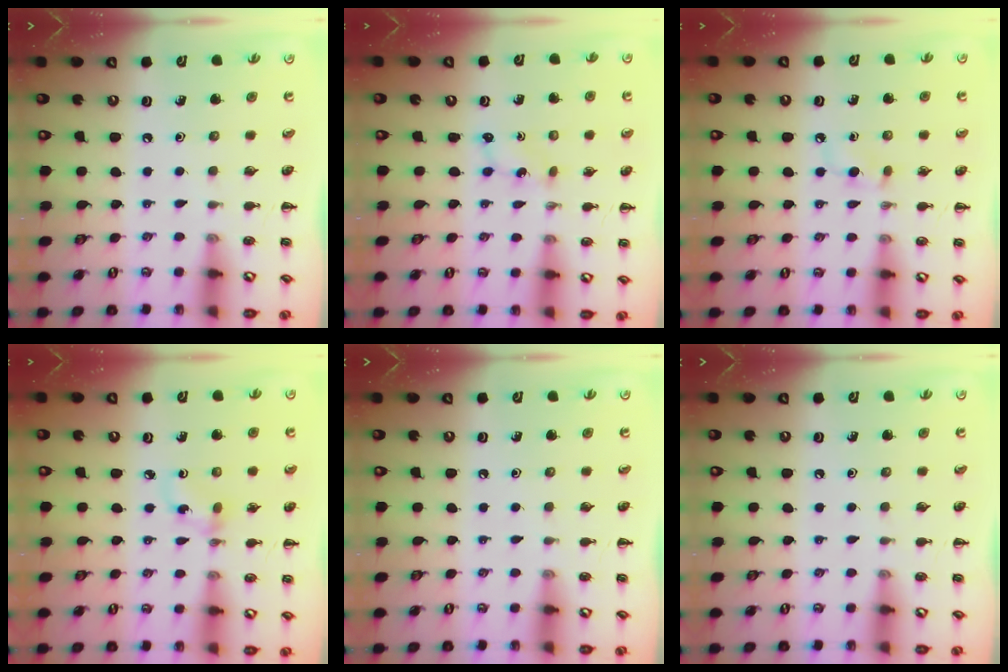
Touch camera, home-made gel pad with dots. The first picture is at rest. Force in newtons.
{"total": 1.7, "press": 1.6, "slide": 0.6}
{"total": 3.4, "press": 3.2, "slide": 1.3}
{"total": 2.9, "press": 2.7, "slide": 0.9}
{"total": 0.0}
{"total": 0.0}